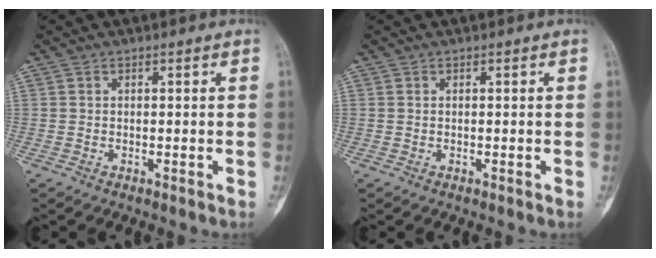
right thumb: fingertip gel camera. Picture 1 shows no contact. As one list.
[{"total": 0.0}]